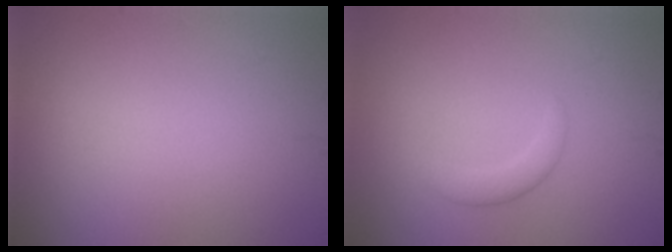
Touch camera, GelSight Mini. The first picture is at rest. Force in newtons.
{"total": 1.7, "press": 1.7, "slide": 0.1}